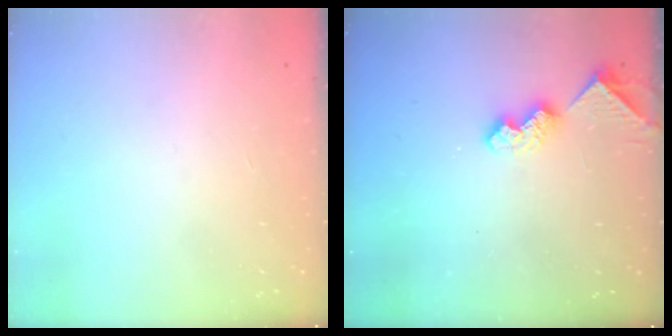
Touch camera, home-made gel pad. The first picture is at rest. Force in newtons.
{"total": 8.3, "press": 8.3, "slide": 0.6}